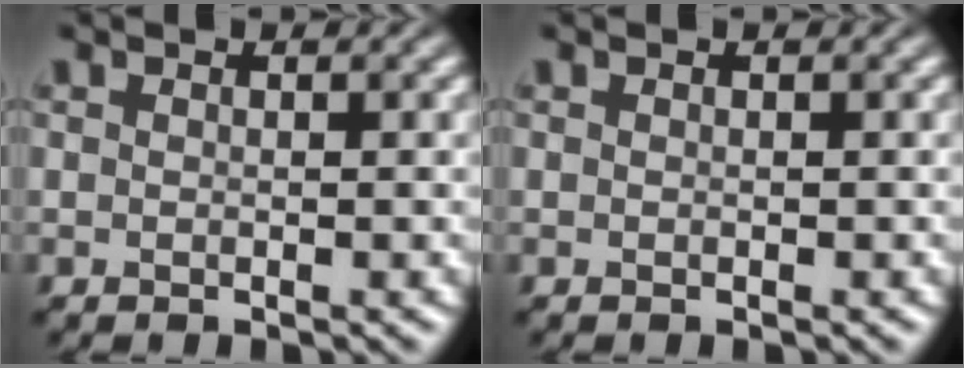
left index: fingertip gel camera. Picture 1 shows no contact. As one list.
[{"total": 0.0}]